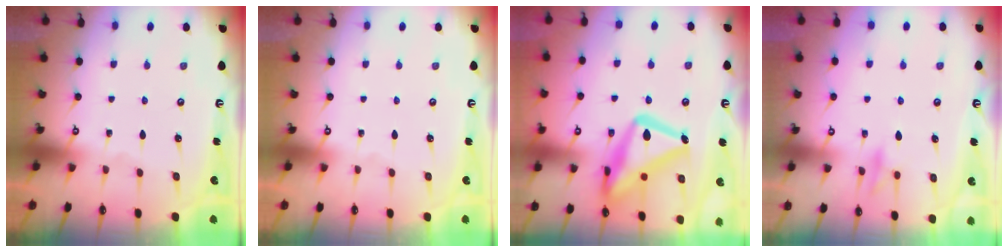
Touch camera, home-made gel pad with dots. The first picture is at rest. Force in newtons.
{"total": 0.0}
{"total": 23.0, "press": 22.9, "slide": 1.9}
{"total": 9.5, "press": 9.5, "slide": 0.9}